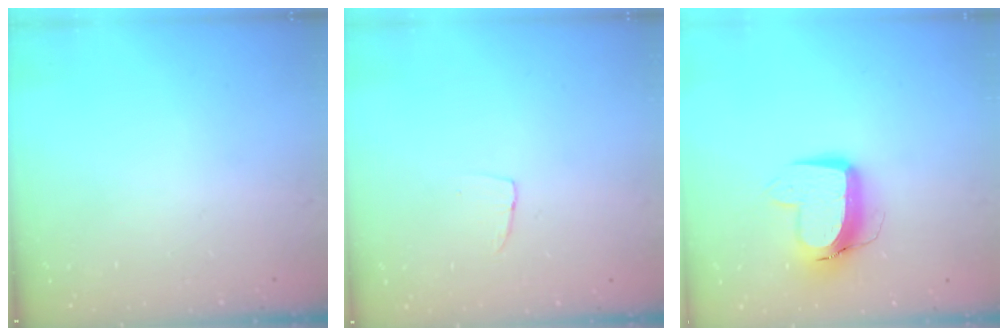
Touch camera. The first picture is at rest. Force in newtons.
{"total": 2.9, "press": 2.9, "slide": 0.1}
{"total": 11.6, "press": 11.5, "slide": 1.3}